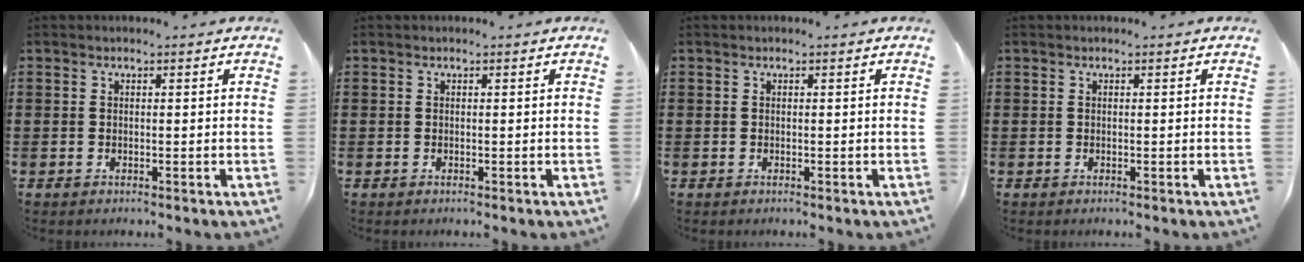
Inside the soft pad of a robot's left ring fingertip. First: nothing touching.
{"total": 0.0}
{"total": 0.0}
{"total": 0.0}